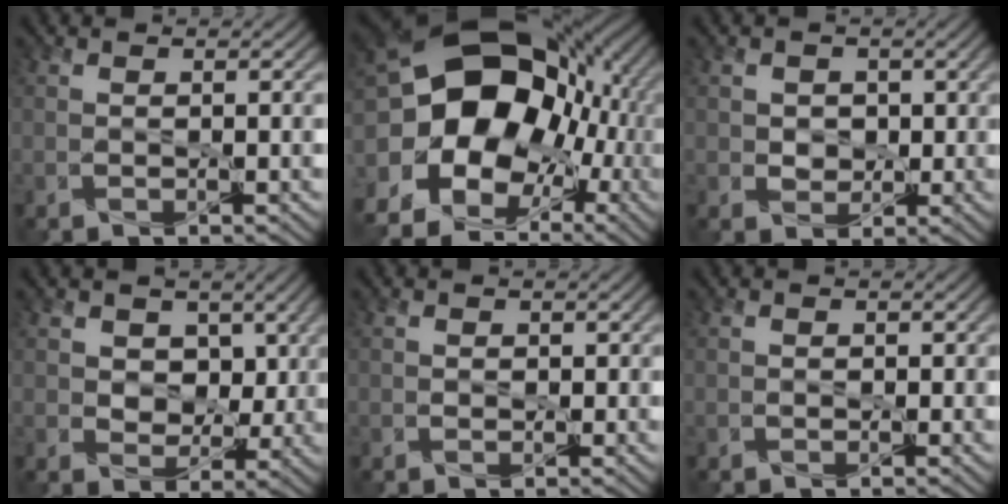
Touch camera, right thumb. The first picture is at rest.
{"total": 22.6, "force": [2.0, 17.5, 14.1], "torque": [-0.292, 0.002, 0.029]}
{"total": 3.2, "force": [0.2, 2.9, 1.5], "torque": [-0.048, -0.002, 0.002]}
{"total": 7.3, "force": [1.2, 5.4, 4.8], "torque": [-0.095, -0.009, 0.008]}
{"total": 0.9, "force": [-0.2, 0.8, 0.3], "torque": [-0.010, -0.002, -0.006]}
{"total": 0.7, "force": [-0.3, 0.6, 0.1], "torque": [-0.006, -0.002, -0.008]}